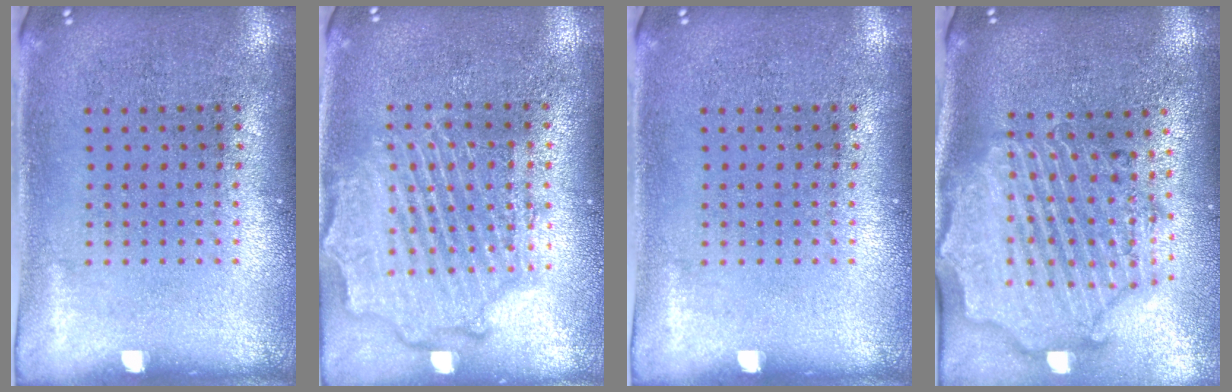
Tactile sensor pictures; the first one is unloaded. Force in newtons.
{"total": 2.4, "press": 2.2, "slide": 0.8}
{"total": 0.0}
{"total": 3.2, "press": 2.8, "slide": 1.6}